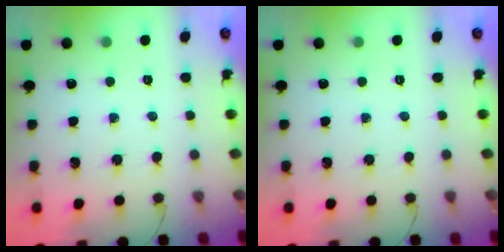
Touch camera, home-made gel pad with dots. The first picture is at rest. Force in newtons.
{"total": 0.0}